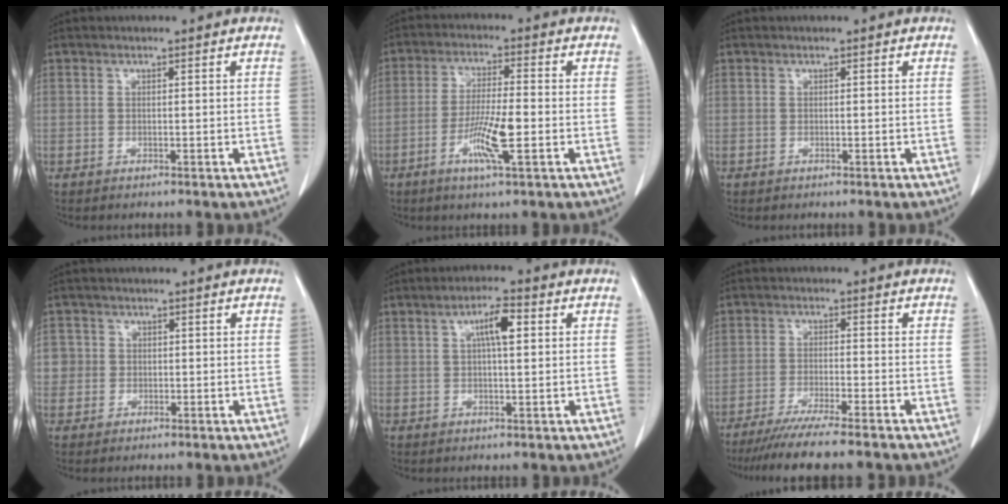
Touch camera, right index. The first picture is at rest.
{"total": 7.7, "force": [-2.6, 0.4, 7.3], "torque": [-0.139, -0.009, -0.050]}
{"total": 0.0}
{"total": 2.9, "force": [0.2, 2.9, 0.0], "torque": [0.017, 0.008, 0.002]}
{"total": 4.9, "force": [1.4, 0.9, 4.6], "torque": [-0.084, 0.009, 0.024]}
{"total": 10.3, "force": [-8.6, -0.4, 5.6], "torque": [-0.074, -0.028, -0.135]}